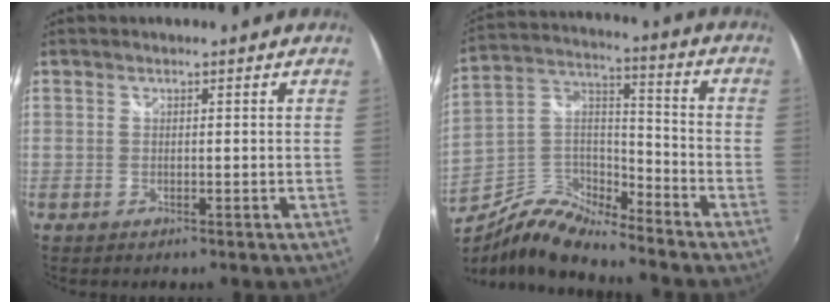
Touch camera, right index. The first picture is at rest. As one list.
[{"total": 11.7, "force": [-9.6, 2.9, 6.1], "torque": [-0.139, 0.017, -0.194]}]